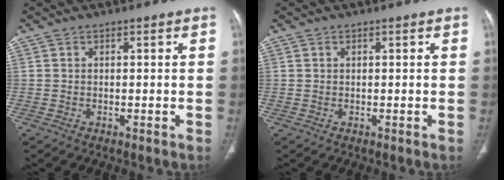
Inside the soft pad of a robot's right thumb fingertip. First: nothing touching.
{"total": 0.0}